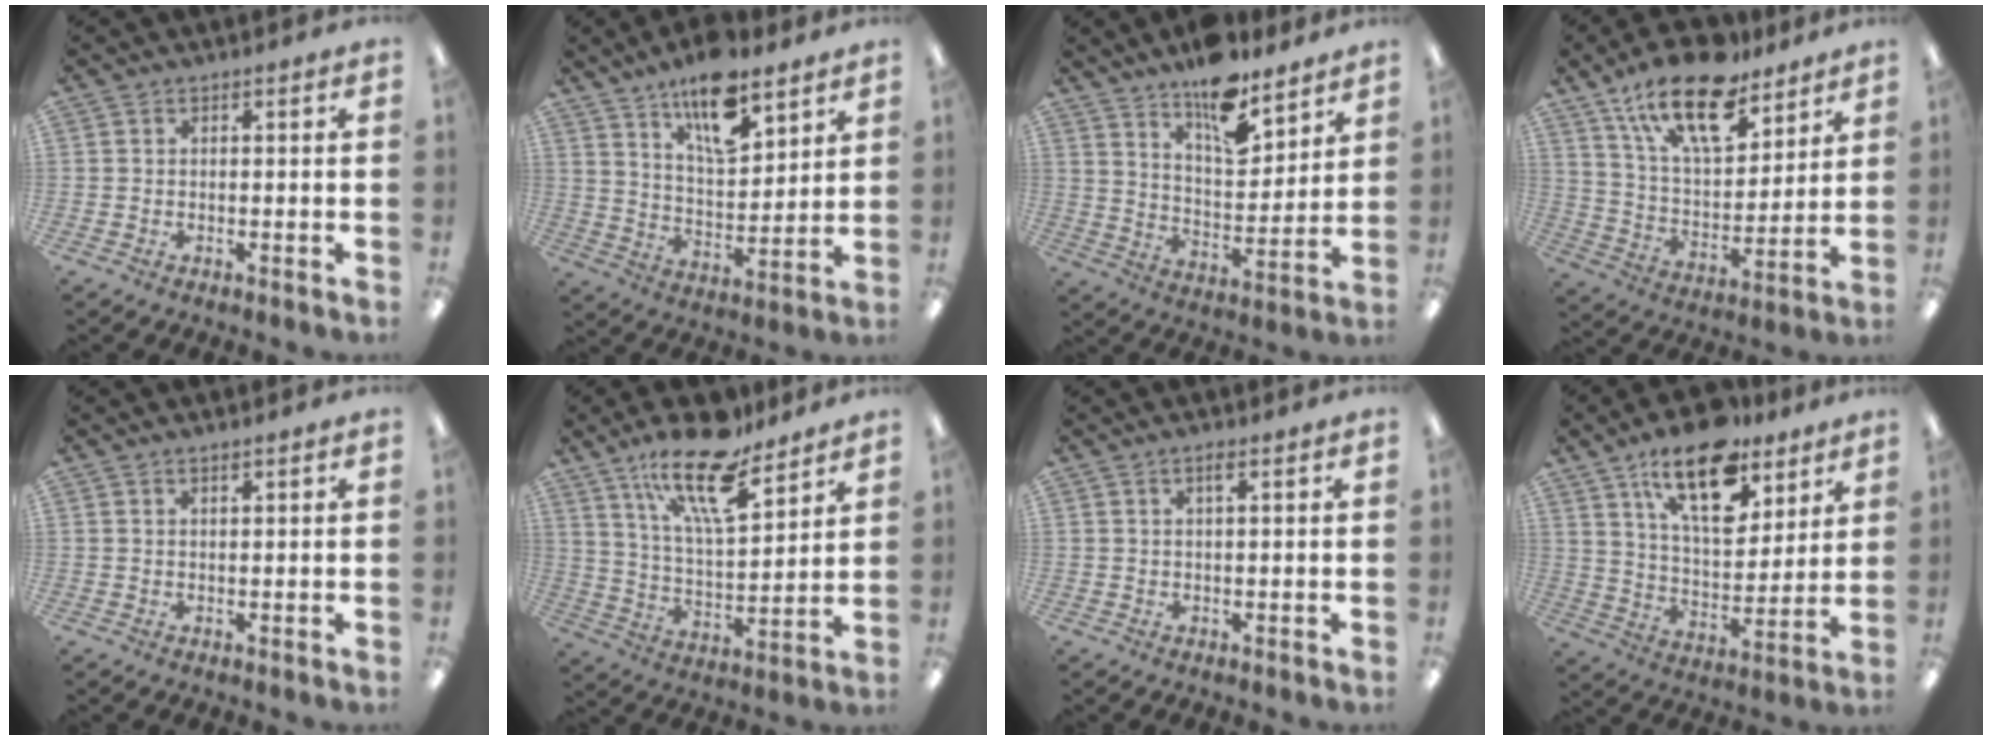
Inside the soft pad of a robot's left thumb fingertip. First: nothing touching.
{"total": 15.3, "force": [10.8, 5.8, 9.1], "torque": [-0.144, -0.059, 0.184]}
{"total": 13.0, "force": [10.4, 4.6, 6.3], "torque": [-0.091, -0.074, 0.182]}
{"total": 19.8, "force": [13.8, 8.6, 11.4], "torque": [-0.194, -0.073, 0.243]}
{"total": 1.1, "force": [1.0, 0.2, 0.5], "torque": [-0.010, -0.001, 0.017]}
{"total": 19.4, "force": [13.3, 6.6, 12.4], "torque": [-0.215, -0.073, 0.227]}
{"total": 1.8, "force": [1.0, 0.3, 1.5], "torque": [-0.024, -0.001, 0.015]}
{"total": 19.3, "force": [12.2, 9.1, 11.8], "torque": [-0.181, -0.061, 0.206]}